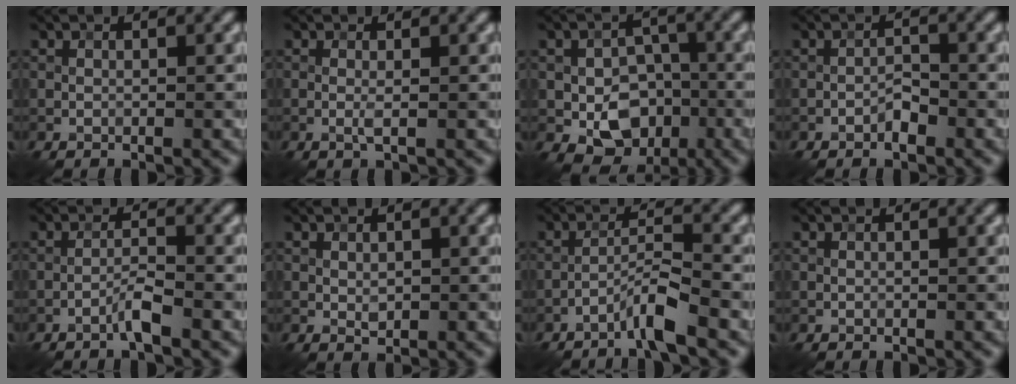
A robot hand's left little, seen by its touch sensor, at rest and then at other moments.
{"total": 0.9, "force": [-0.1, 0.0, 0.9], "torque": [-0.020, 0.000, -0.003]}
{"total": 6.7, "force": [-2.0, 5.0, 4.1], "torque": [-0.056, -0.004, -0.032]}
{"total": 1.4, "force": [-0.9, 0.6, 0.9], "torque": [-0.015, 0.004, -0.017]}
{"total": 1.8, "force": [-1.2, 0.0, 1.4], "torque": [-0.025, 0.009, -0.028]}
{"total": 1.0, "force": [0.1, 0.6, 0.7], "torque": [-0.012, -0.003, 0.004]}
{"total": 3.0, "force": [-2.2, -0.1, 2.0], "torque": [-0.038, 0.012, -0.049]}
{"total": 0.0}